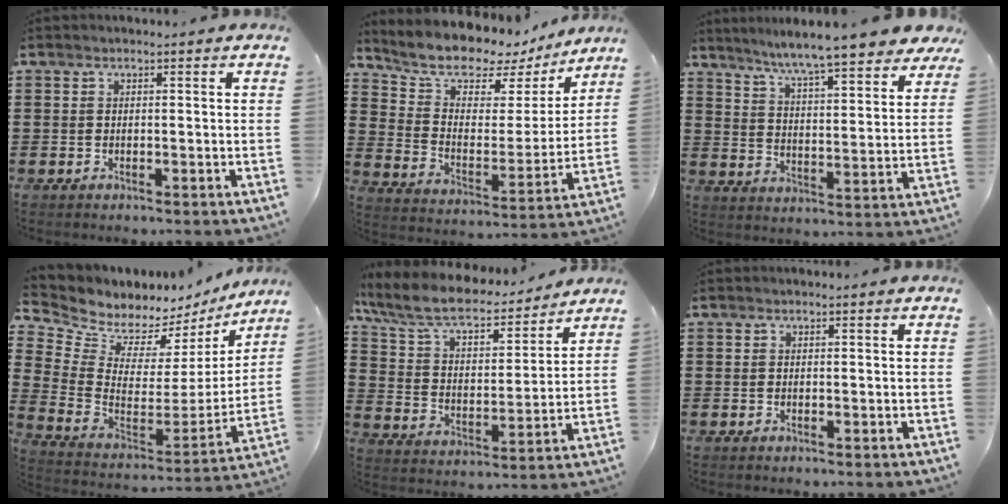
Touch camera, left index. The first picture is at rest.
{"total": 8.7, "force": [7.8, 3.1, 2.2], "torque": [-0.075, -0.061, 0.134]}
{"total": 7.2, "force": [6.7, -0.6, 2.6], "torque": [-0.081, -0.048, 0.111]}
{"total": 6.1, "force": [5.4, 2.7, -0.2], "torque": [-0.040, -0.055, 0.097]}
{"total": 8.9, "force": [7.6, 2.4, 4.0], "torque": [-0.109, -0.041, 0.130]}
{"total": 0.0}